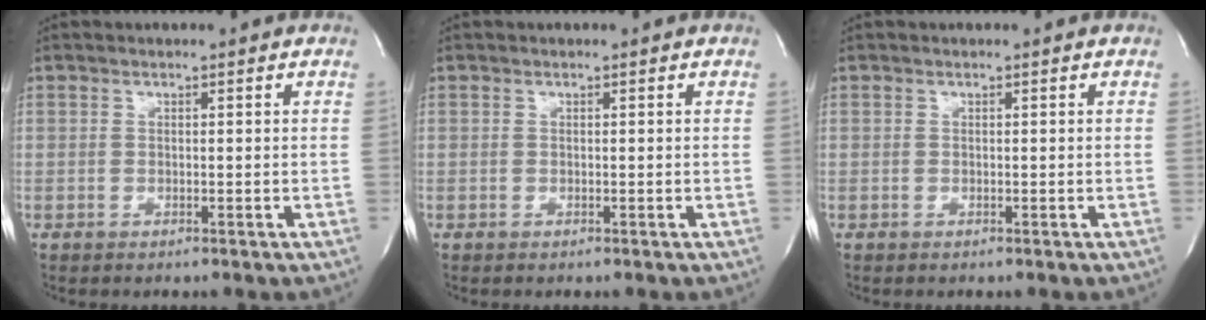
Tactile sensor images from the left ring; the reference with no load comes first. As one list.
[{"total": 0.0}, {"total": 0.0}]